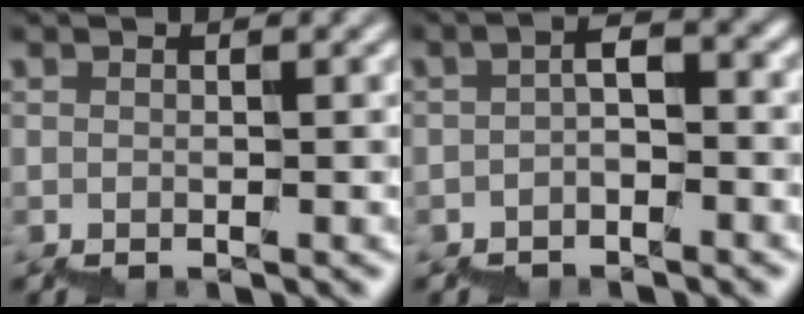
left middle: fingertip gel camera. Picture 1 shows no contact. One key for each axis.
{"total": 1.9, "fx": -0.8, "fy": 0.7, "fz": 1.6, "tx": -0.029, "ty": 0.013, "tz": -0.015}